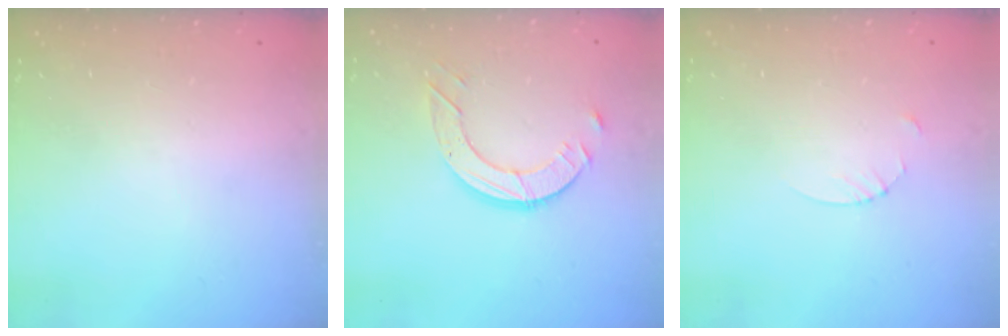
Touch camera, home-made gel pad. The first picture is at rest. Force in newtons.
{"total": 8.4, "press": 8.4, "slide": 0.5}
{"total": 2.7, "press": 2.7, "slide": 0.3}